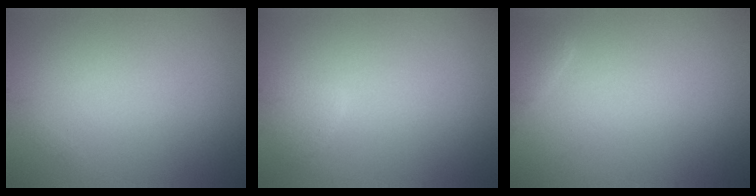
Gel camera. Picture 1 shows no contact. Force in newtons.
{"total": 1.2, "press": 1.2, "slide": 0.1}
{"total": 0.9, "press": 0.9, "slide": 0.1}